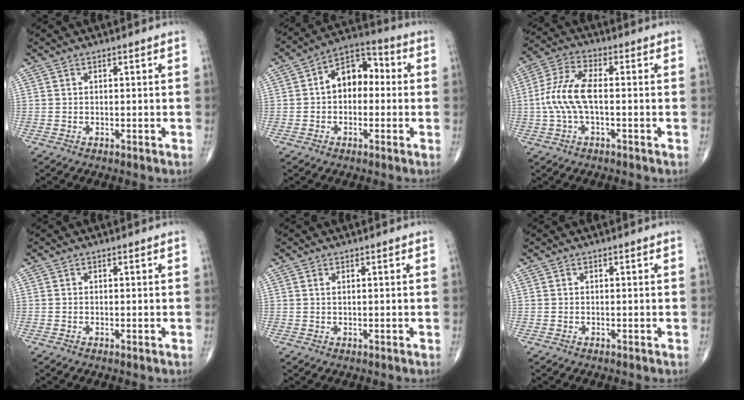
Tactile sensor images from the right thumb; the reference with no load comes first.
{"total": 9.8, "force": [0.3, 6.6, 7.3], "torque": [-0.085, 0.037, -0.010]}
{"total": 9.2, "force": [-0.8, 3.7, 8.4], "torque": [-0.198, 0.024, -0.018]}
{"total": 0.0}
{"total": 0.5, "force": [0.3, 0.1, 0.4], "torque": [-0.010, 0.002, 0.006]}
{"total": 0.0}